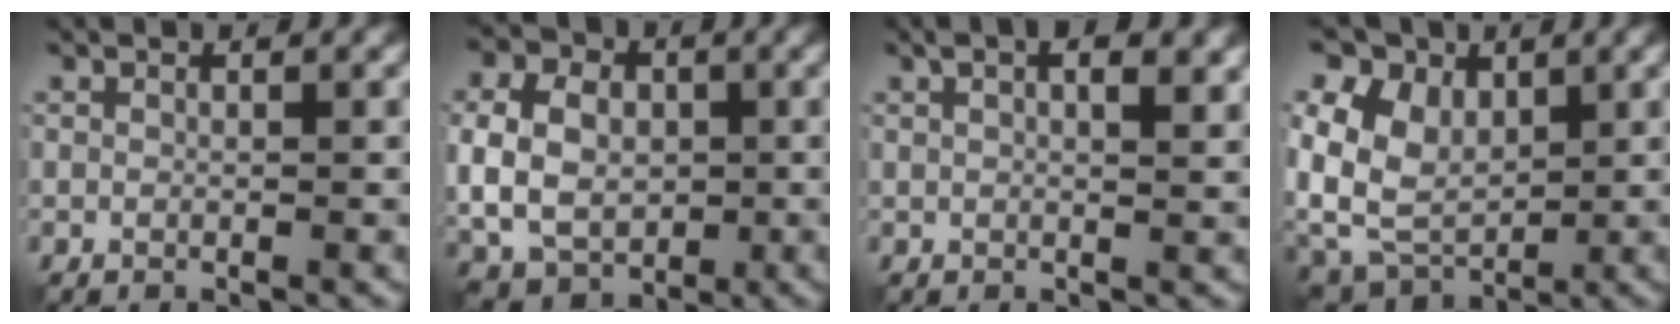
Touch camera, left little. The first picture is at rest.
{"total": 10.1, "force": [-0.2, 8.1, 6.1], "torque": [-0.117, 0.020, -0.024]}
{"total": 6.5, "force": [3.0, 3.1, 4.9], "torque": [-0.064, 0.025, 0.028]}
{"total": 11.1, "force": [2.8, 8.4, 6.7], "torque": [-0.163, 0.030, 0.042]}